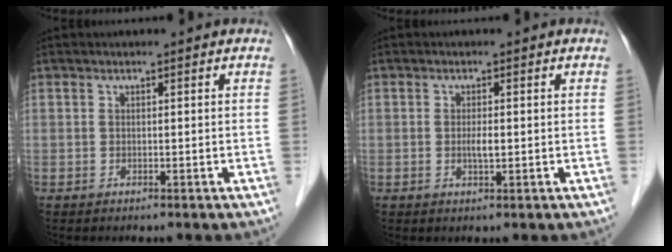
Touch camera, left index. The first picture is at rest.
{"total": 2.8, "force": [-2.3, 0.3, 1.4], "torque": [-0.027, -0.017, -0.044]}